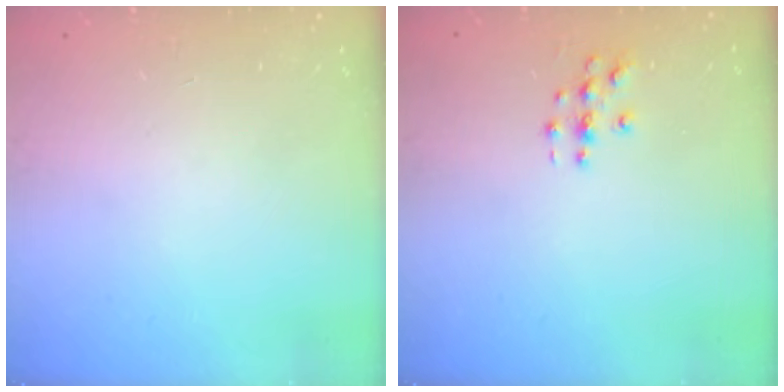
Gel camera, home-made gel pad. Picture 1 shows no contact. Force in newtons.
{"total": 3.2, "press": 3.2, "slide": 0.1}